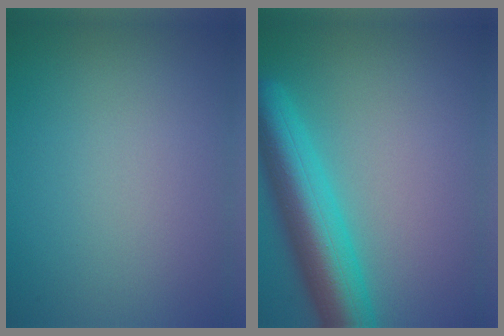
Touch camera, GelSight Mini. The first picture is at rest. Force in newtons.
{"total": 8.5, "press": 8.5, "slide": 0.3}